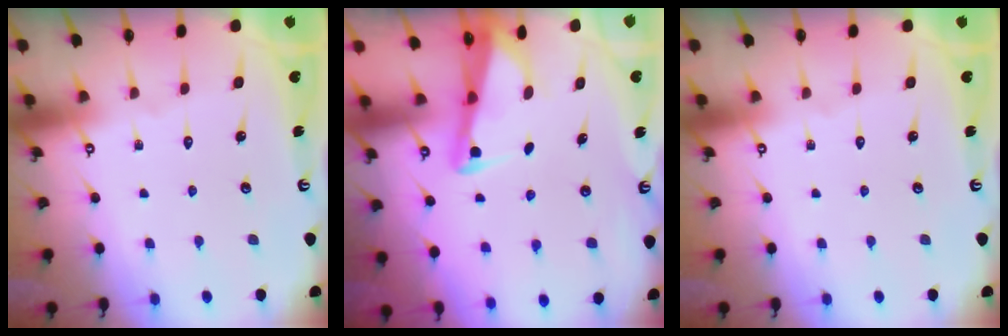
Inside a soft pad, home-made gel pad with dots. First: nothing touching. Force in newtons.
{"total": 2.6, "press": 2.6, "slide": 0.2}
{"total": 0.0}